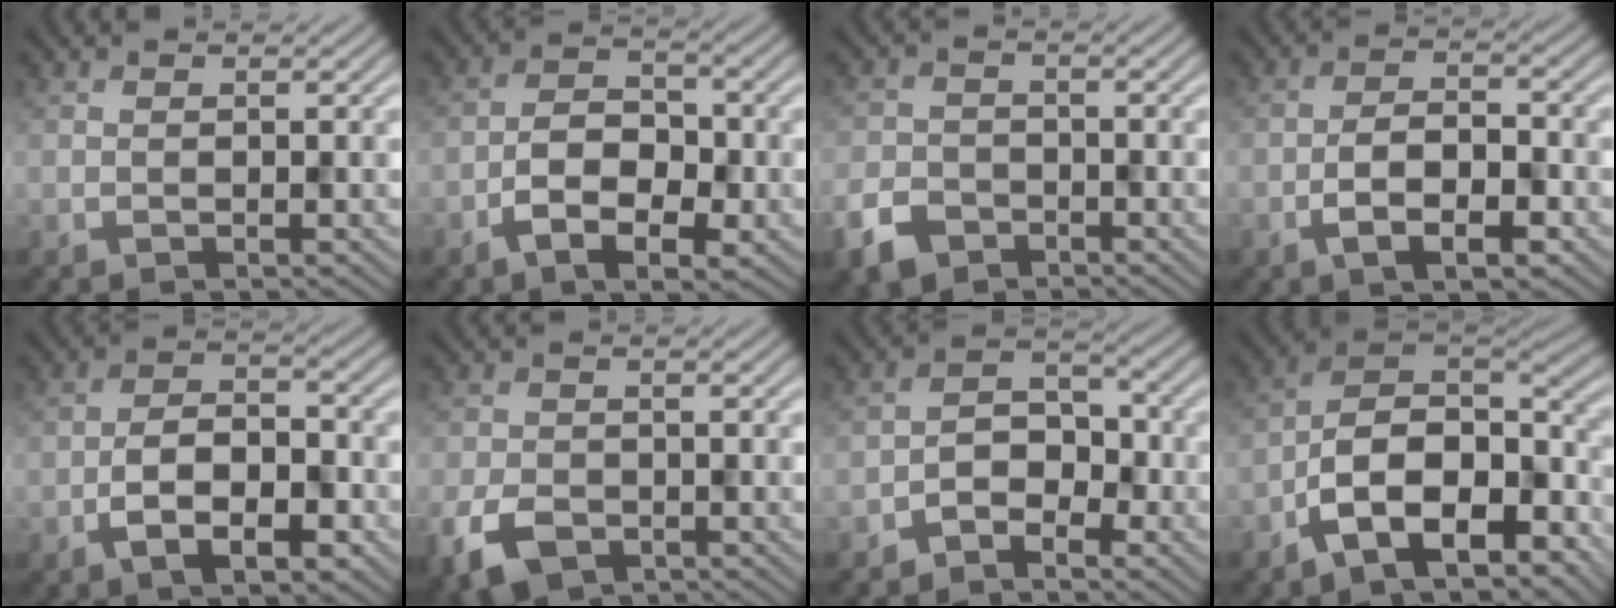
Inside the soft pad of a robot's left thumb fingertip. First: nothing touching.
{"total": 6.7, "force": [-3.0, 3.7, 4.7], "torque": [-0.083, 0.001, -0.062]}
{"total": 4.7, "force": [-3.2, 2.9, 1.9], "torque": [-0.048, -0.004, -0.070]}
{"total": 5.9, "force": [-2.8, 2.6, 4.6], "torque": [-0.081, 0.002, -0.052]}
{"total": 7.4, "force": [-3.4, 3.7, 5.4], "torque": [-0.095, 0.001, -0.065]}
{"total": 5.6, "force": [-3.1, 3.5, 3.2], "torque": [-0.078, -0.012, -0.065]}
{"total": 4.3, "force": [-3.0, 2.3, 2.2], "torque": [-0.033, 0.016, -0.064]}
{"total": 13.5, "force": [-7.2, 6.5, 9.4], "torque": [-0.163, -0.018, -0.137]}